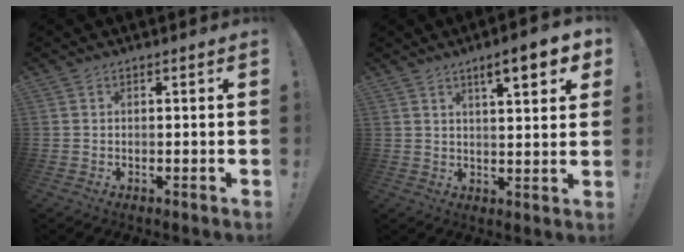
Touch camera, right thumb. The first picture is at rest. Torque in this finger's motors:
{"motor_torque": [0.54, 0.70, 0.31, -0.07, 0.07]}